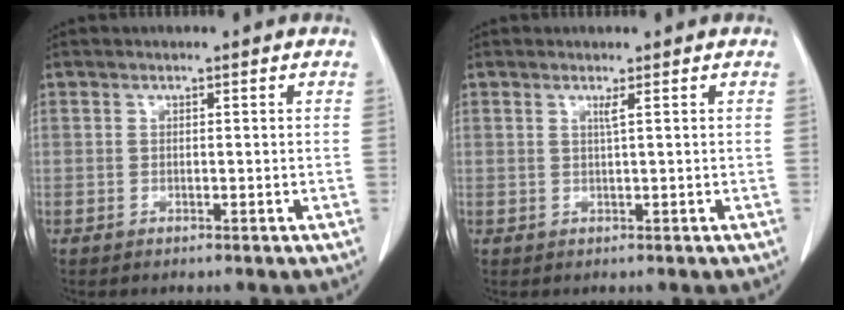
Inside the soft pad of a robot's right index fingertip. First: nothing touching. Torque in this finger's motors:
{"motor_torque": [0.17, -0.14, 0.04, 0.02]}